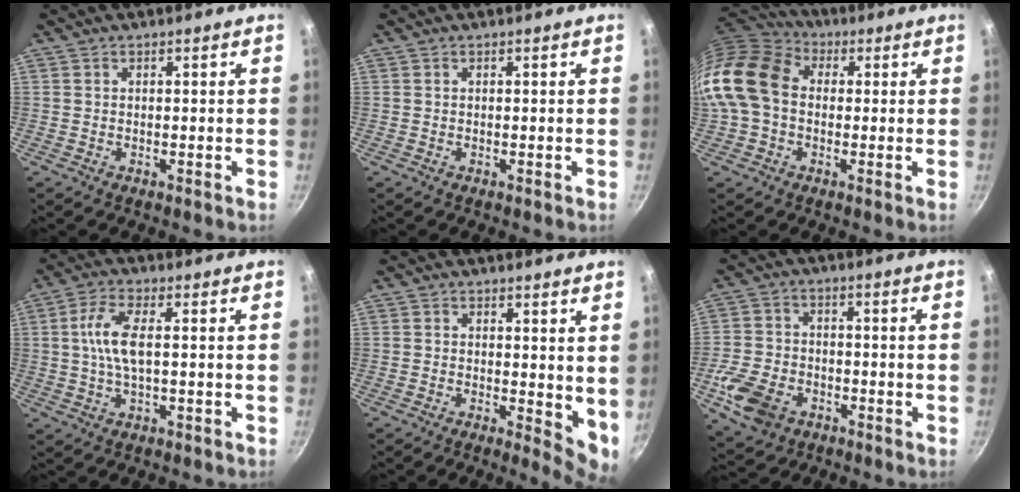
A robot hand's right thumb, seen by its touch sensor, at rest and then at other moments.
{"total": 0.0}
{"total": 16.5, "force": [0.7, 12.5, 10.8], "torque": [-0.203, 0.035, -0.003]}
{"total": 7.2, "force": [0.4, 2.6, 6.6], "torque": [-0.144, 0.008, 0.005]}
{"total": 5.7, "force": [0.7, 2.5, 5.1], "torque": [-0.059, -0.014, 0.009]}
{"total": 10.5, "force": [-4.4, 7.5, 6.0], "torque": [-0.112, 0.022, -0.086]}